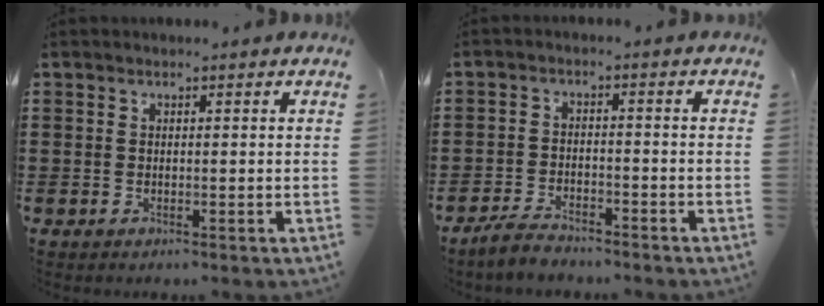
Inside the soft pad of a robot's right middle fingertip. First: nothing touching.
{"total": 3.3, "force": [-3.1, 0.7, 0.9], "torque": [-0.027, 0.005, -0.065]}